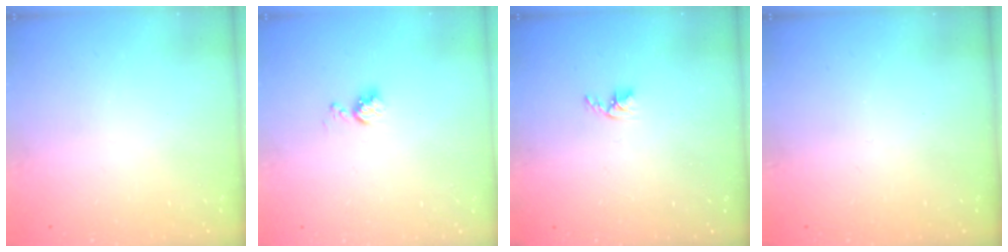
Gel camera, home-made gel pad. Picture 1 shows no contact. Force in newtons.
{"total": 4.9, "press": 4.9, "slide": 0.5}
{"total": 3.3, "press": 3.3, "slide": 0.5}
{"total": 0.0}